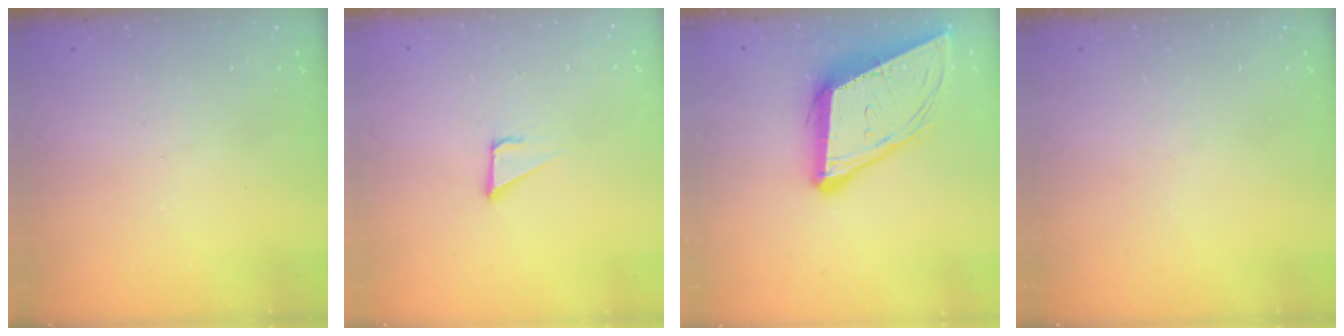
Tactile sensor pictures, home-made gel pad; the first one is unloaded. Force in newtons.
{"total": 3.2, "press": 3.2, "slide": 0.1}
{"total": 13.2, "press": 12.6, "slide": 4.0}
{"total": 0.0}